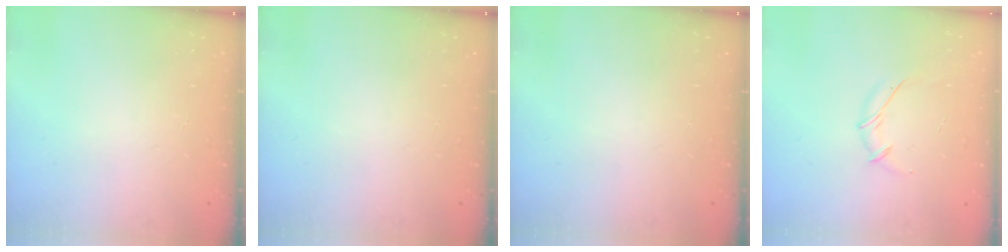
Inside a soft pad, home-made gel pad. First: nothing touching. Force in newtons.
{"total": 0.0}
{"total": 0.0}
{"total": 6.1, "press": 6.0, "slide": 1.1}